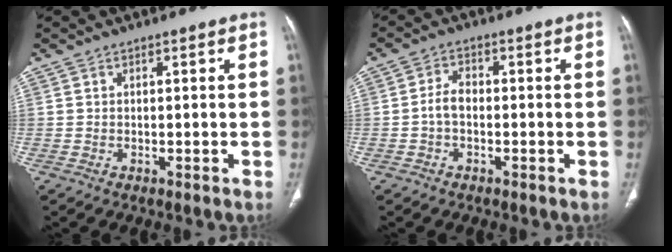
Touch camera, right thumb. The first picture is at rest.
{"total": 3.4, "force": [-0.8, 2.1, 2.6], "torque": [-0.047, 0.014, -0.019]}